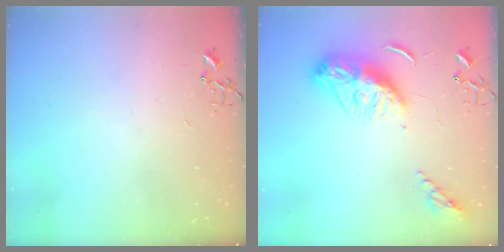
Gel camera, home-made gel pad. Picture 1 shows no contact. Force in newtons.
{"total": 12.1, "press": 12.1, "slide": 0.6}